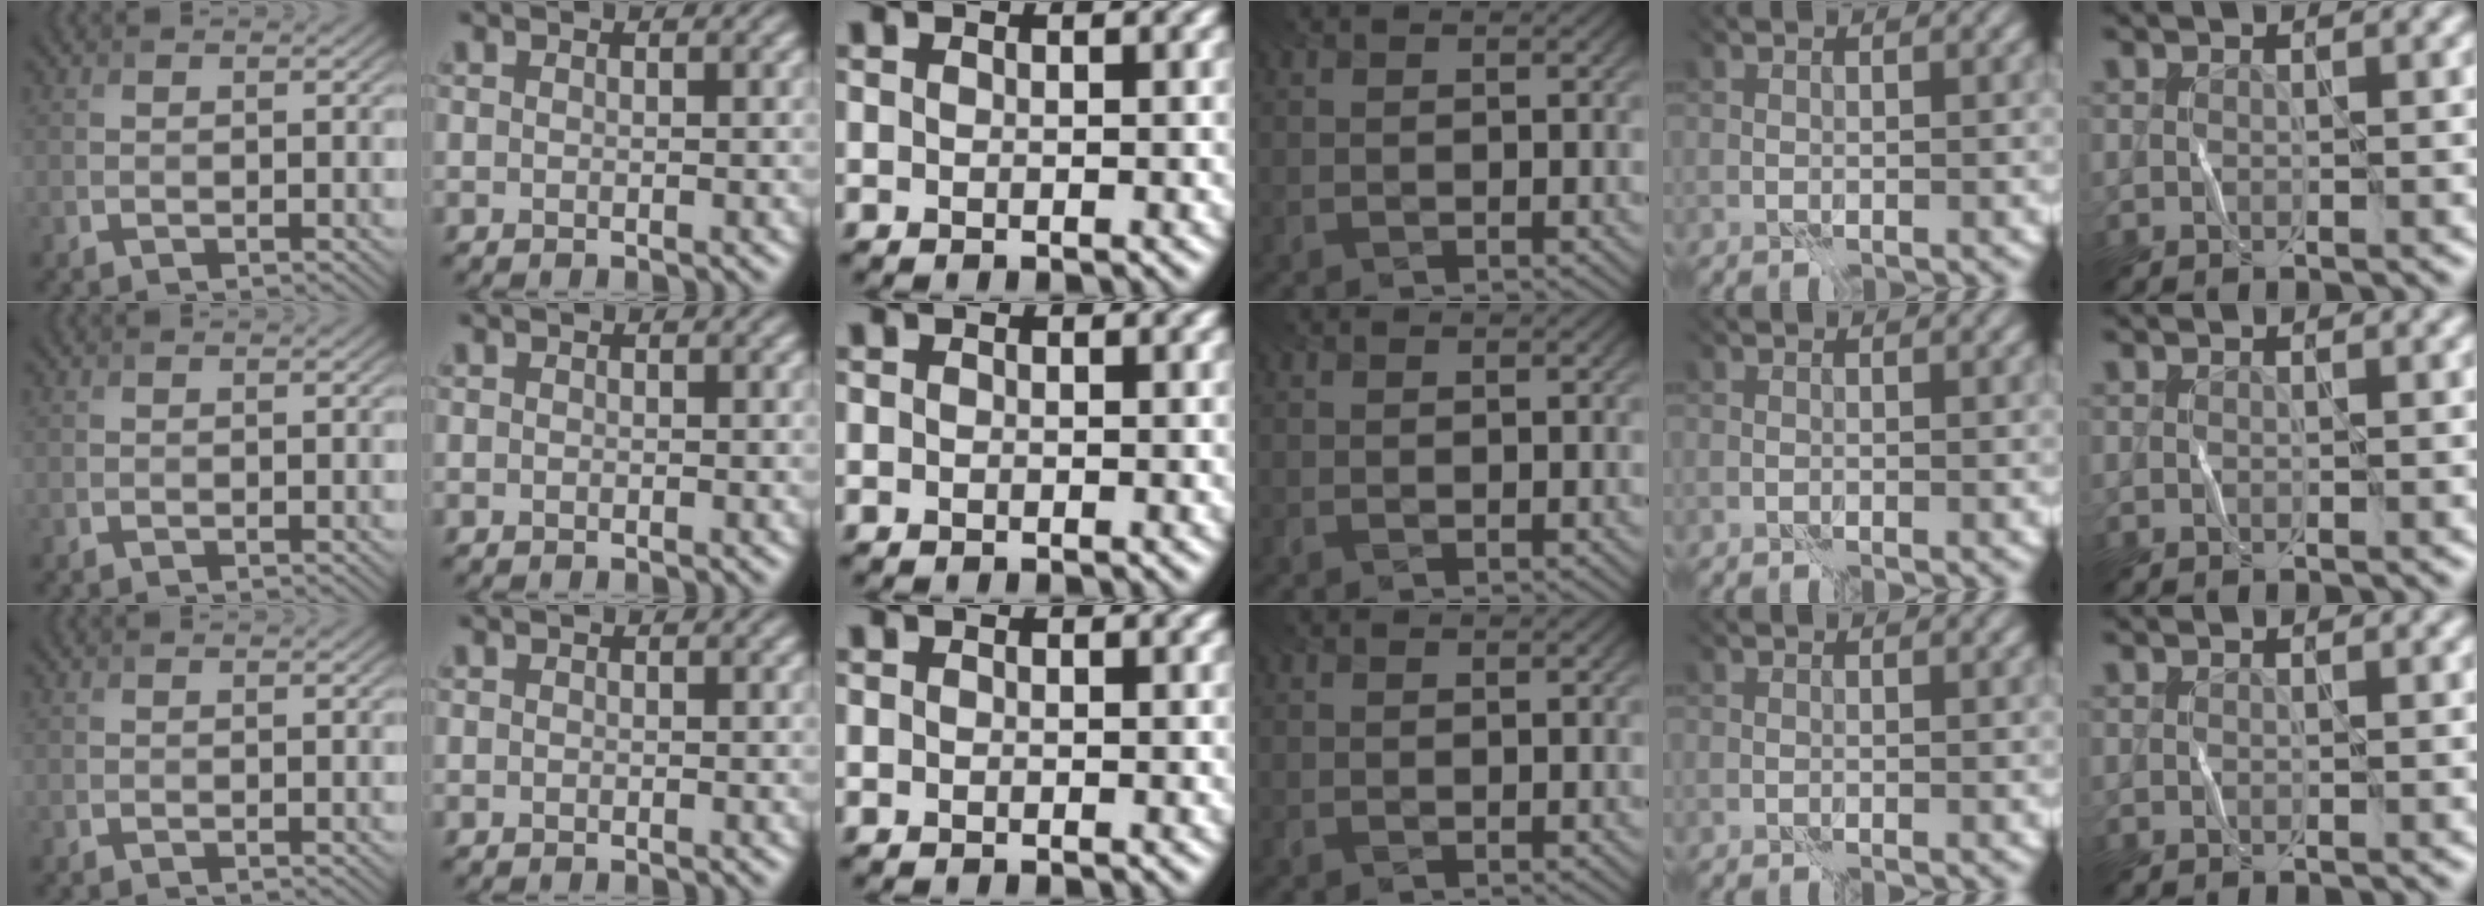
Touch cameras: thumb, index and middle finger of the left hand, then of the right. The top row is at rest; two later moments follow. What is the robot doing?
{"motion": "fold", "object": "bandana"}